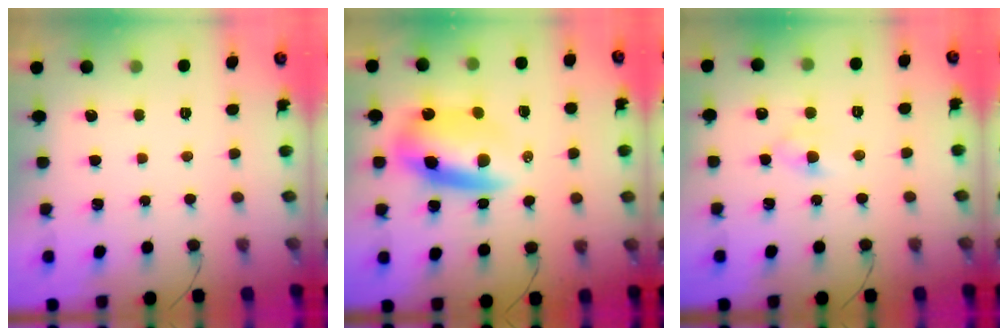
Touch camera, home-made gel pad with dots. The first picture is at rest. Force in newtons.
{"total": 10.4, "press": 10.1, "slide": 2.5}
{"total": 3.9, "press": 3.7, "slide": 1.3}